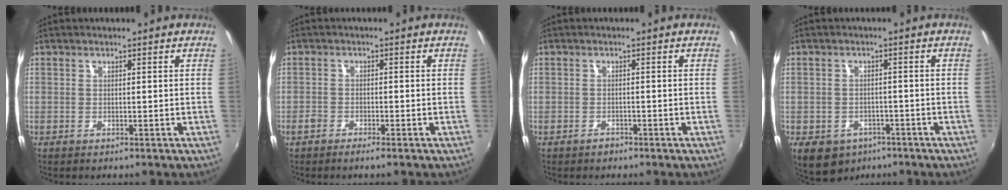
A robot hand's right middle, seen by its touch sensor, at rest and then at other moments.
{"total": 2.6, "force": [-2.2, 0.6, 1.3], "torque": [-0.042, -0.005, -0.045]}
{"total": 1.3, "force": [-1.1, 0.7, 0.2], "torque": [-0.004, -0.001, -0.019]}
{"total": 10.5, "force": [-6.0, 7.4, 4.4], "torque": [-0.110, -0.015, -0.079]}